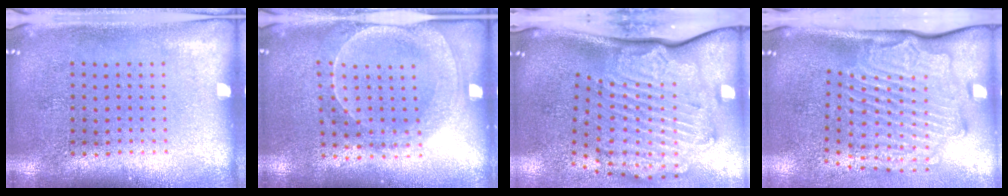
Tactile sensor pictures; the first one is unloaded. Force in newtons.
{"total": 1.8, "press": 1.8, "slide": 0.5}
{"total": 3.5, "press": 2.4, "slide": 2.5}
{"total": 3.1, "press": 2.2, "slide": 2.2}